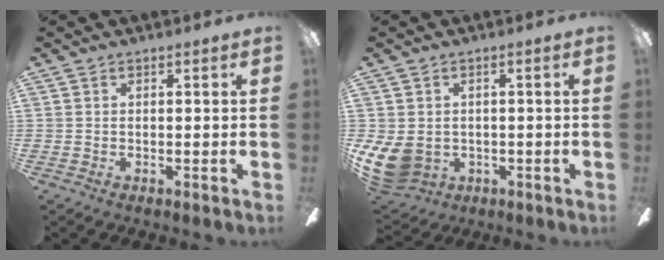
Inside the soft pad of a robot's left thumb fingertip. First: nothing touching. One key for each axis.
{"total": 8.5, "fx": -1.2, "fy": 7.1, "fz": 4.5, "tx": -0.109, "ty": 0.003, "tz": -0.018}